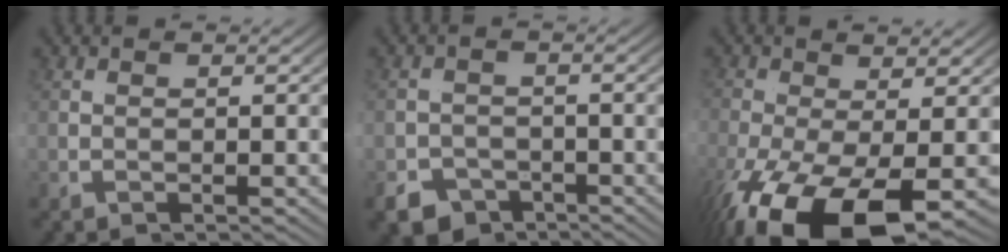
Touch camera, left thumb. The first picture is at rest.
{"total": 4.3, "force": [-2.0, 3.6, 1.1], "torque": [-0.028, -0.025, -0.031]}
{"total": 8.3, "force": [-5.1, 2.3, 6.1], "torque": [-0.118, -0.029, -0.069]}